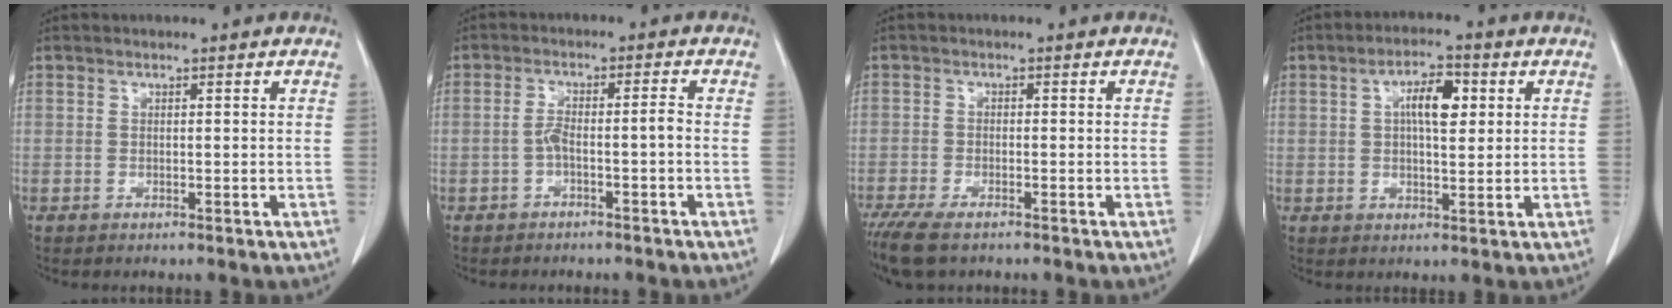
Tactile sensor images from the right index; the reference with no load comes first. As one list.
[{"total": 3.5, "force": [-1.4, 0.2, 3.2], "torque": [-0.062, 0.014, -0.025]}, {"total": 7.5, "force": [-5.7, 2.3, 4.2], "torque": [-0.076, -0.016, -0.096]}, {"total": 5.8, "force": [1.5, 1.6, 5.4], "torque": [-0.097, 0.009, 0.025]}]